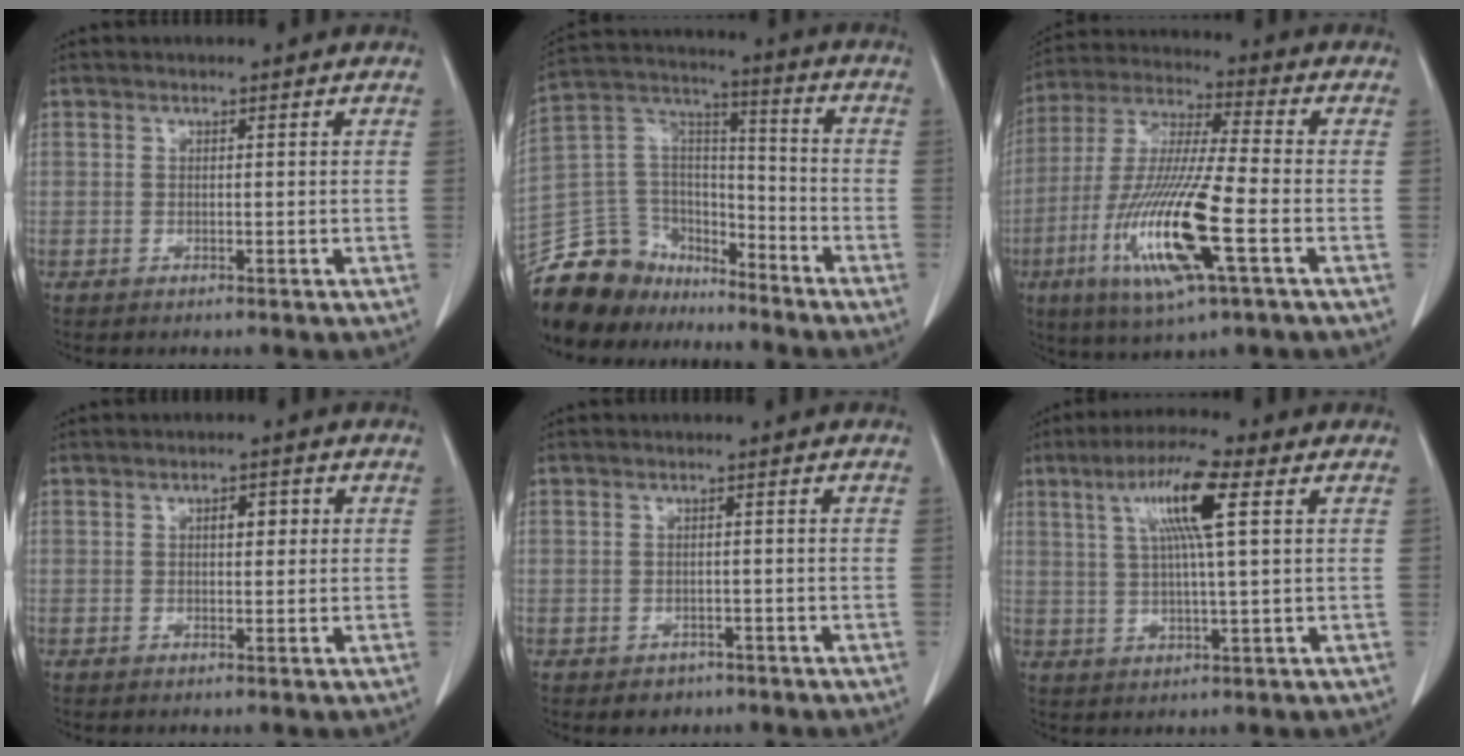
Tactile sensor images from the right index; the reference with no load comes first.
{"total": 15.9, "force": [-13.6, 7.6, 2.8], "torque": [-0.059, 0.070, -0.247]}
{"total": 17.5, "force": [-5.7, 1.3, 16.4], "torque": [-0.342, -0.023, -0.107]}
{"total": 2.5, "force": [0.6, 1.1, 2.1], "torque": [-0.032, 0.008, 0.008]}
{"total": 2.4, "force": [-1.4, 1.8, 0.5], "torque": [-0.005, 0.006, -0.013]}
{"total": 9.4, "force": [3.3, 0.2, 8.8], "torque": [-0.164, 0.015, 0.058]}